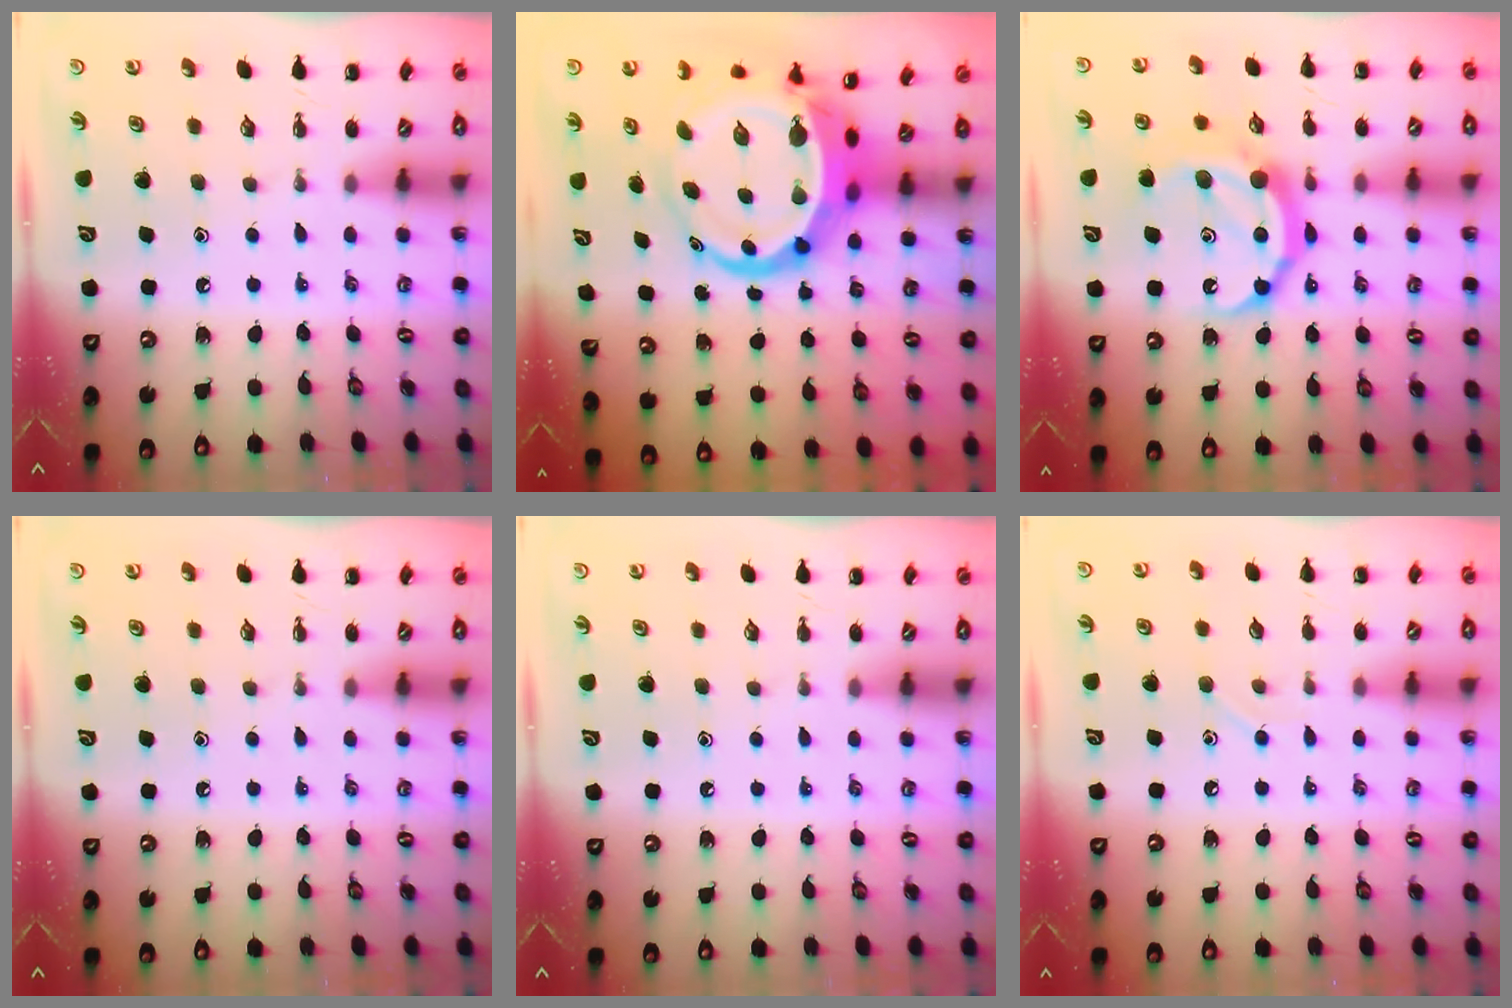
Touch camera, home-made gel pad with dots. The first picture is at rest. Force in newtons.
{"total": 13.3, "press": 12.9, "slide": 3.4}
{"total": 13.7, "press": 13.7, "slide": 0.9}
{"total": 0.0}
{"total": 0.0}
{"total": 4.0, "press": 3.8, "slide": 1.3}